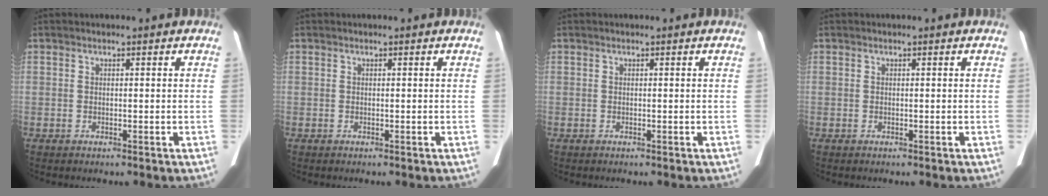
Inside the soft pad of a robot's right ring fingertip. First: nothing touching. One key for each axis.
{"total": 0.0}
{"total": 0.0}
{"total": 0.0}